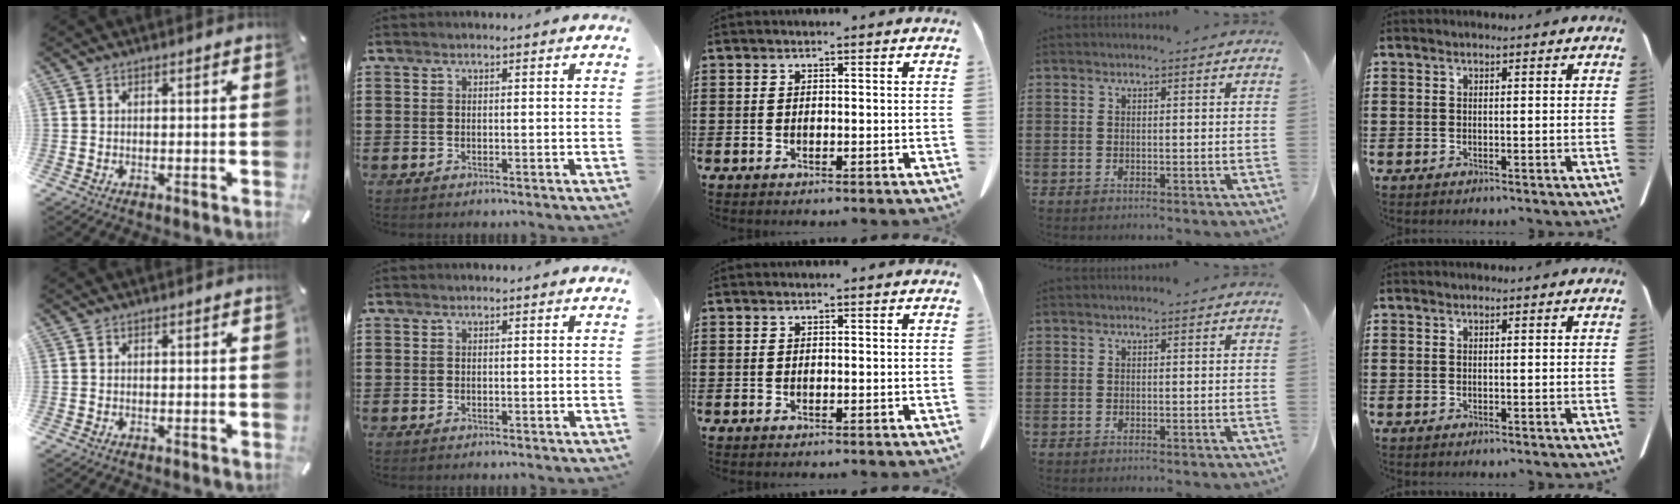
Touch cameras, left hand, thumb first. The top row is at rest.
{}